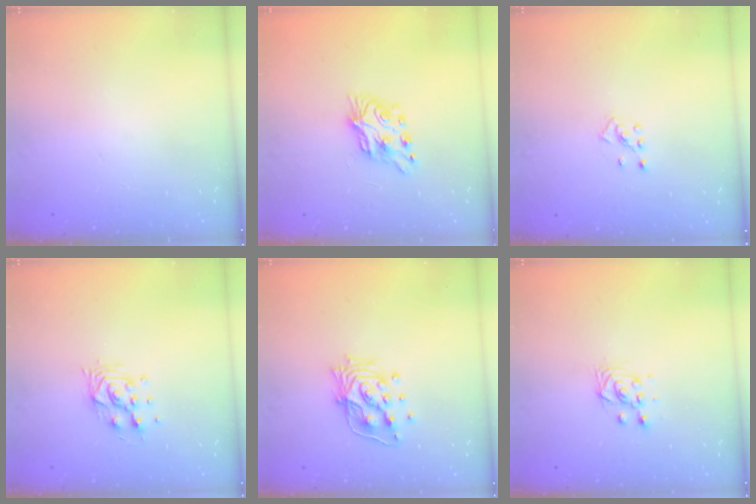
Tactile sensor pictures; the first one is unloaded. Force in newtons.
{"total": 8.1, "press": 8.1, "slide": 0.5}
{"total": 2.5, "press": 2.4, "slide": 0.7}
{"total": 9.0, "press": 8.9, "slide": 1.5}
{"total": 13.7, "press": 13.4, "slide": 3.0}
{"total": 4.3, "press": 4.3, "slide": 0.6}